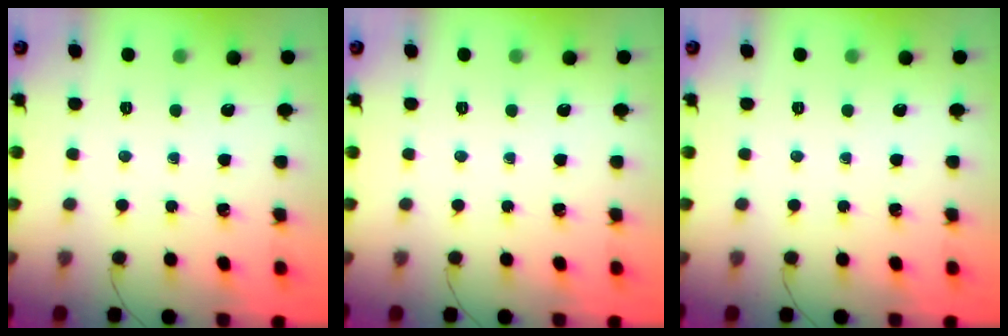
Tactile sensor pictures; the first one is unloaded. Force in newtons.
{"total": 0.0}
{"total": 0.0}